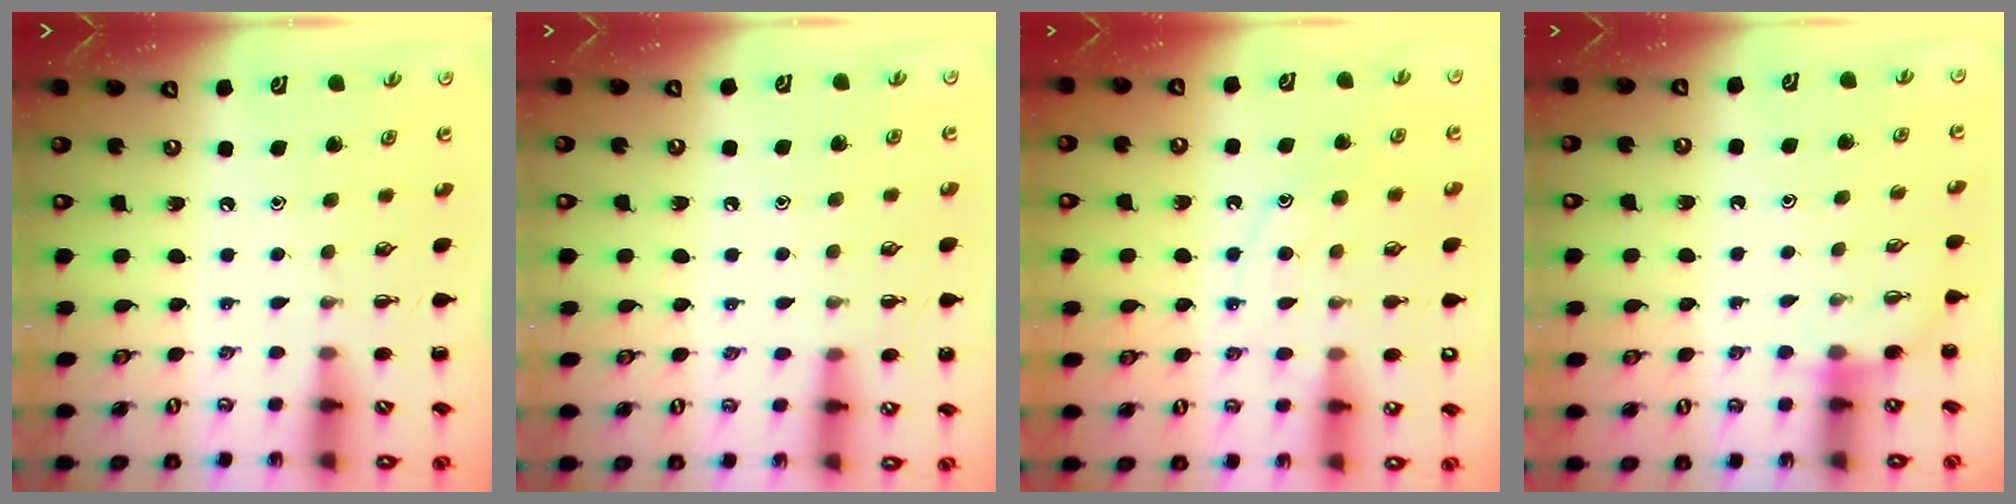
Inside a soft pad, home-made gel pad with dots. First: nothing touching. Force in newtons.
{"total": 7.5, "press": 7.1, "slide": 2.3}
{"total": 11.5, "press": 11.5, "slide": 0.7}
{"total": 2.6, "press": 2.5, "slide": 0.9}